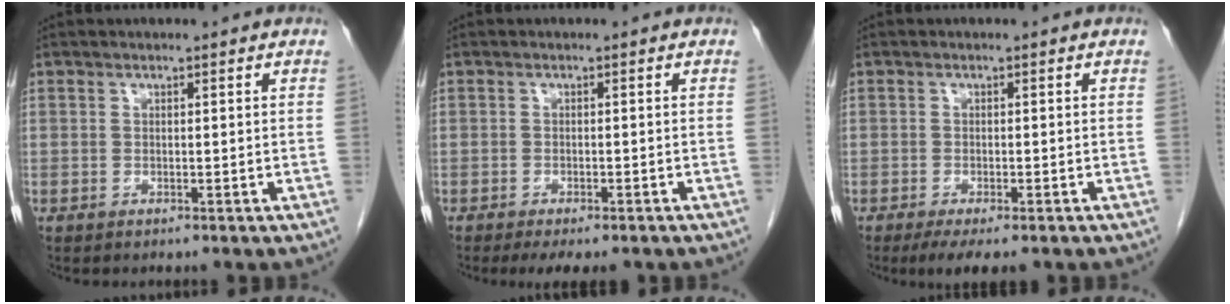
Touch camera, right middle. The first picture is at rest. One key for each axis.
{"total": 5.6, "fx": -4.4, "fy": 1.6, "fz": 3.1, "tx": -0.039, "ty": -0.010, "tz": -0.060}
{"total": 4.9, "fx": -3.5, "fy": 1.2, "fz": 3.3, "tx": -0.048, "ty": -0.013, "tz": -0.050}